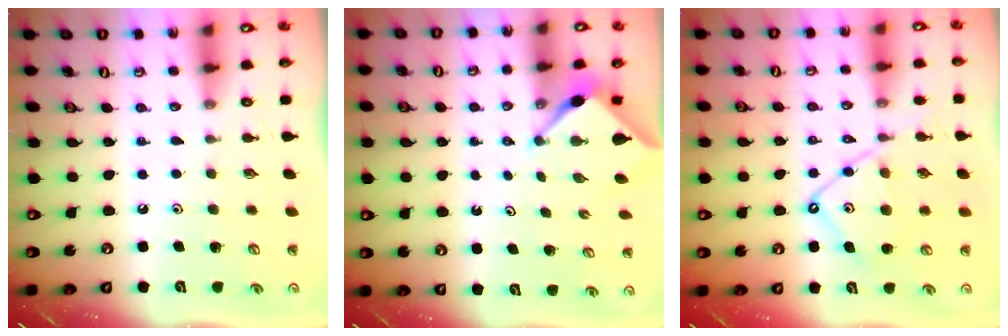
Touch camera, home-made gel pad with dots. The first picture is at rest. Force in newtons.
{"total": 3.9, "press": 3.9, "slide": 0.3}
{"total": 11.1, "press": 11.0, "slide": 1.1}